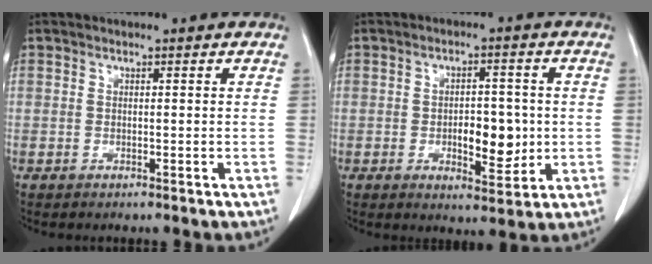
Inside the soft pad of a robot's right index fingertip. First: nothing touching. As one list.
[{"total": 6.7, "force": [-0.9, 3.1, 6.0], "torque": [-0.084, -0.002, -0.006]}]